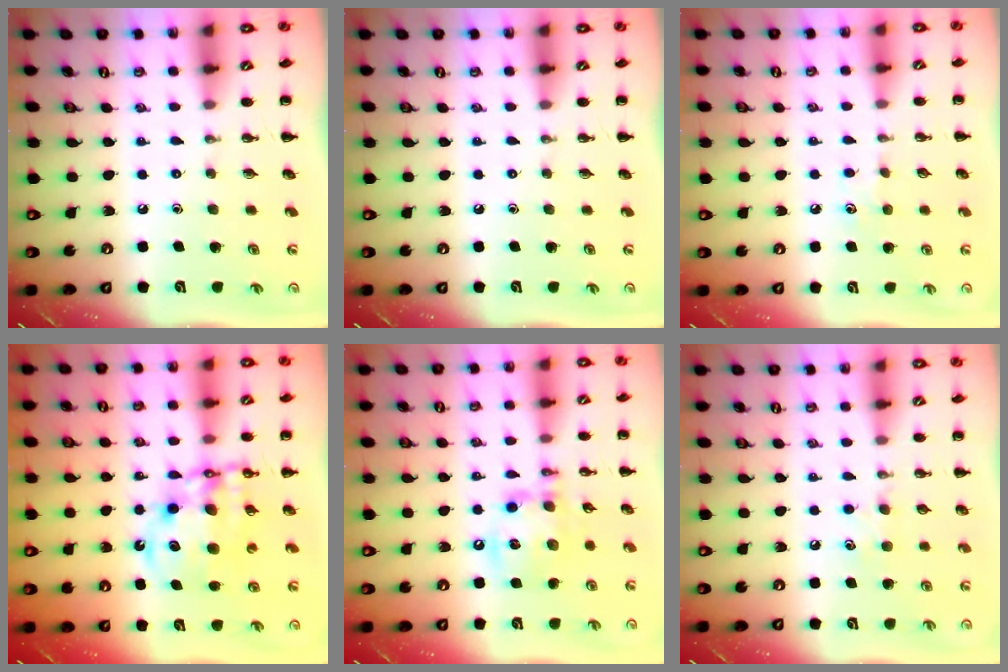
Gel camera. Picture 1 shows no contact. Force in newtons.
{"total": 0.0}
{"total": 4.7, "press": 4.4, "slide": 1.5}
{"total": 12.5, "press": 12.0, "slide": 3.5}
{"total": 13.5, "press": 13.3, "slide": 2.1}
{"total": 6.7, "press": 6.6, "slide": 1.6}